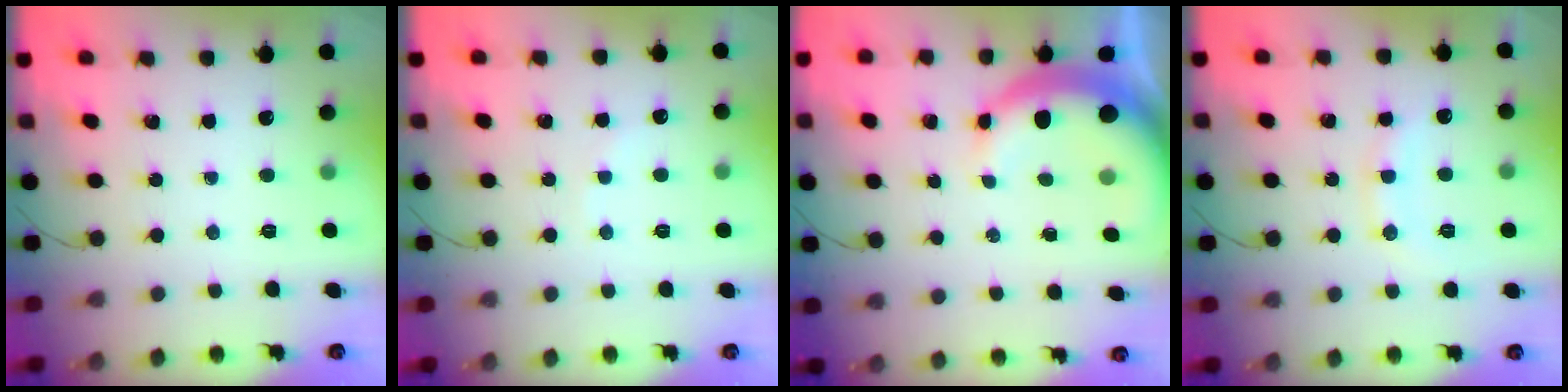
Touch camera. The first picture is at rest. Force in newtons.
{"total": 2.7, "press": 2.6, "slide": 0.5}
{"total": 7.8, "press": 7.7, "slide": 1.4}
{"total": 8.5, "press": 8.5, "slide": 0.8}